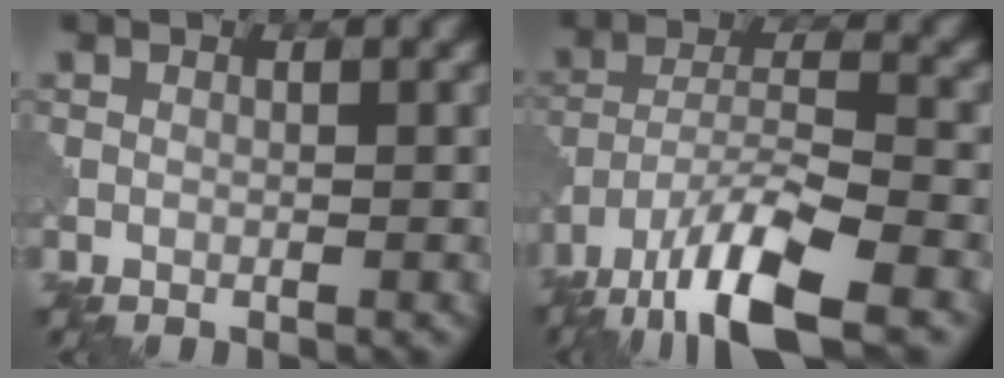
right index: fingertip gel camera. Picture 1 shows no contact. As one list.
[{"total": 10.8, "force": [-7.1, 3.0, 7.5], "torque": [-0.135, -0.003, -0.140]}]